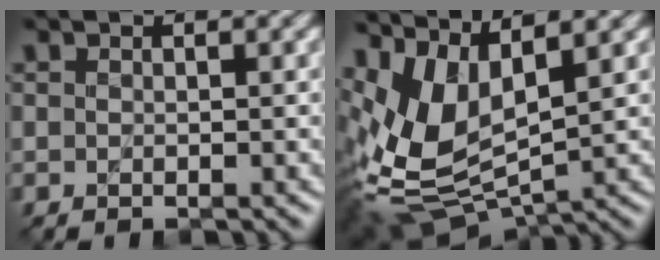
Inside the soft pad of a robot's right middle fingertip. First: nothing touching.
{"total": 8.0, "force": [1.8, 4.2, 6.5], "torque": [-0.157, -0.015, 0.042]}